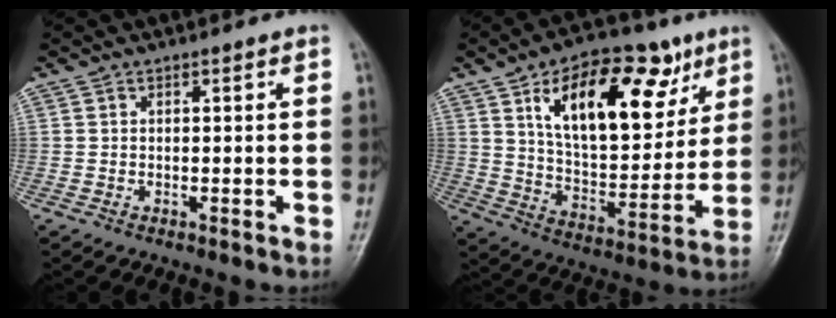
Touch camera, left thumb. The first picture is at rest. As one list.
[{"total": 22.3, "force": [9.9, 11.5, 16.4], "torque": [-0.208, -0.030, 0.164]}]